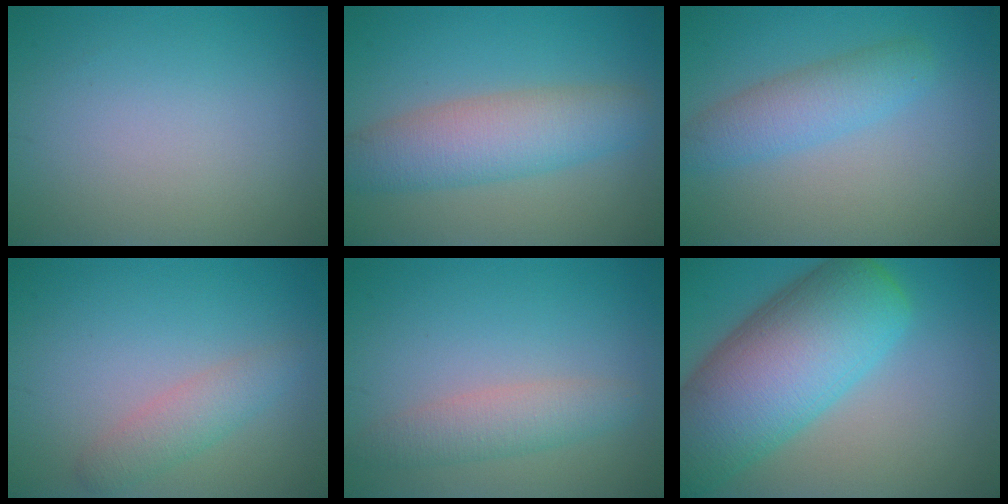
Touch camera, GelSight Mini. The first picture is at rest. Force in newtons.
{"total": 5.8, "press": 5.8, "slide": 0.4}
{"total": 3.6, "press": 3.6, "slide": 0.0}
{"total": 2.5, "press": 2.5, "slide": 0.2}
{"total": 3.0, "press": 3.0, "slide": 0.1}
{"total": 13.0, "press": 13.0, "slide": 0.7}